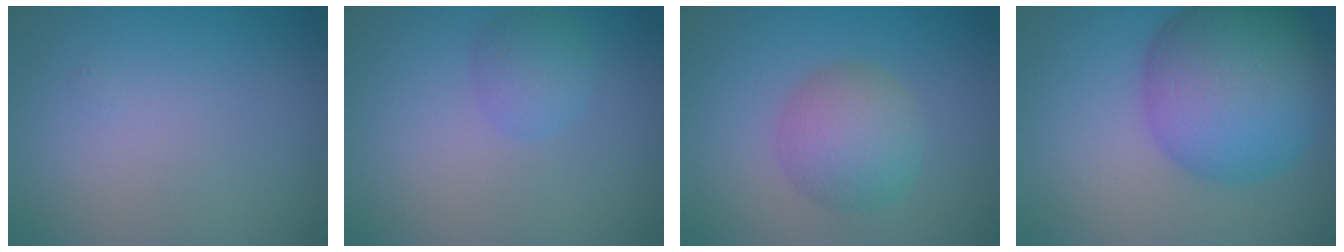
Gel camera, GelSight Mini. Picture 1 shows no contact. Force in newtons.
{"total": 2.3, "press": 2.3, "slide": 0.1}
{"total": 4.4, "press": 4.4, "slide": 0.1}
{"total": 11.1, "press": 11.1, "slide": 0.3}